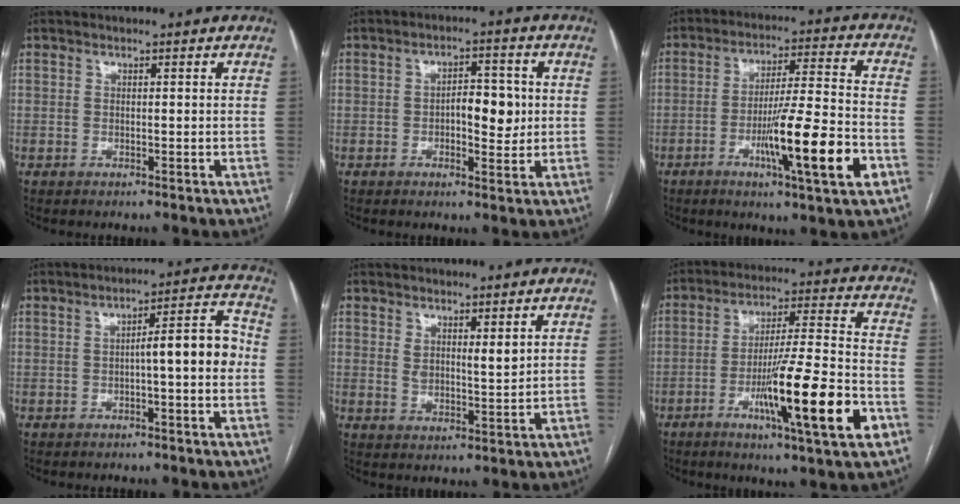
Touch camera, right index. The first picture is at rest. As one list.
[{"total": 5.8, "force": [-0.1, 2.5, 5.2], "torque": [-0.072, 0.008, -0.001]}, {"total": 15.3, "force": [-5.6, 0.1, 14.2], "torque": [-0.235, -0.013, -0.091]}, {"total": 7.1, "force": [-0.8, 1.0, 7.0], "torque": [-0.093, 0.026, -0.013]}, {"total": 3.8, "force": [2.3, 1.1, 2.9], "torque": [-0.055, -0.009, 0.044]}, {"total": 17.8, "force": [-6.6, 0.3, 16.5], "torque": [-0.260, -0.014, -0.105]}]